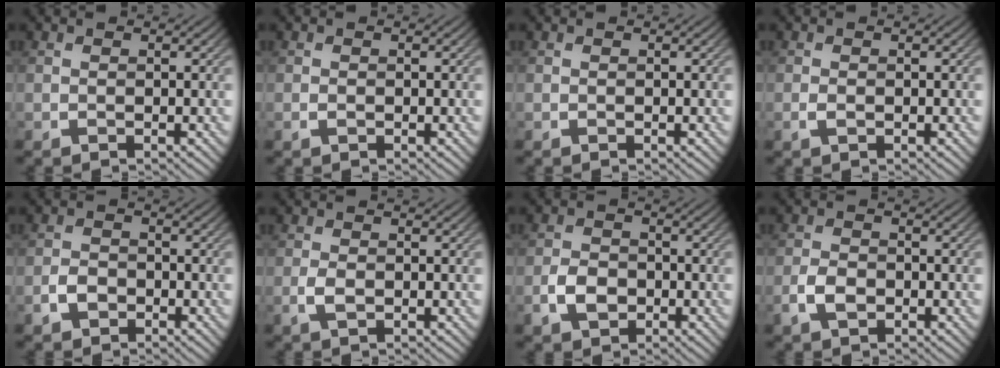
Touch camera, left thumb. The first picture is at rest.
{"total": 0.7, "force": [-0.2, 0.4, 0.5], "torque": [-0.013, 0.000, -0.004]}
{"total": 0.0}
{"total": 1.1, "force": [-0.3, 0.6, 0.8], "torque": [-0.021, 0.001, -0.007]}
{"total": 2.6, "force": [-1.3, 1.9, 1.3], "torque": [-0.028, 0.000, -0.029]}
{"total": 1.9, "force": [-0.5, 1.0, 1.6], "torque": [-0.038, -0.002, -0.011]}
{"total": 3.8, "force": [-1.4, 2.7, 2.2], "torque": [-0.049, -0.002, -0.031]}
{"total": 3.1, "force": [-1.3, 2.0, 2.0], "torque": [-0.044, -0.002, -0.029]}